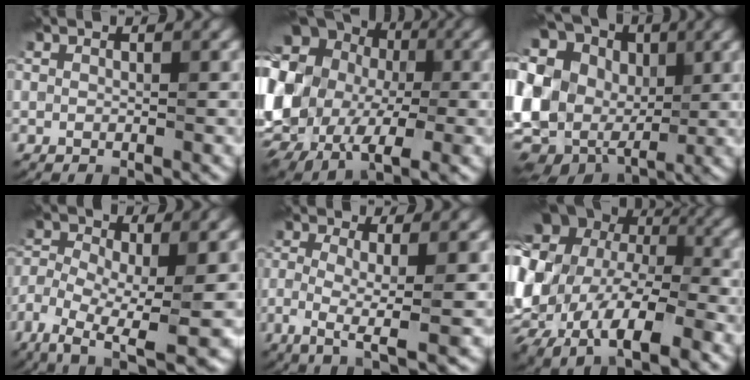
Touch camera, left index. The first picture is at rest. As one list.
[{"total": 16.4, "force": [2.0, 13.7, 8.8], "torque": [-0.216, 0.010, 0.030]}, {"total": 21.7, "force": [4.4, 17.5, 12.1], "torque": [-0.267, 0.030, 0.036]}, {"total": 10.3, "force": [-4.6, 3.8, 8.5], "torque": [-0.155, -0.014, -0.082]}, {"total": 5.1, "force": [-1.0, 0.9, 4.9], "torque": [-0.092, -0.001, -0.018]}, {"total": 16.1, "force": [0.6, 11.1, 11.7], "torque": [-0.233, -0.020, 0.044]}]